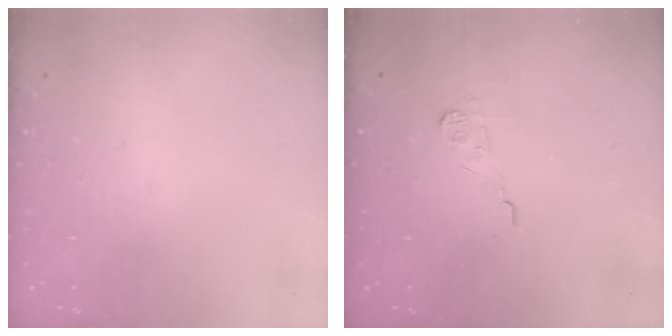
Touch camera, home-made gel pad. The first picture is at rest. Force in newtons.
{"total": 5.8, "press": 5.8, "slide": 0.6}